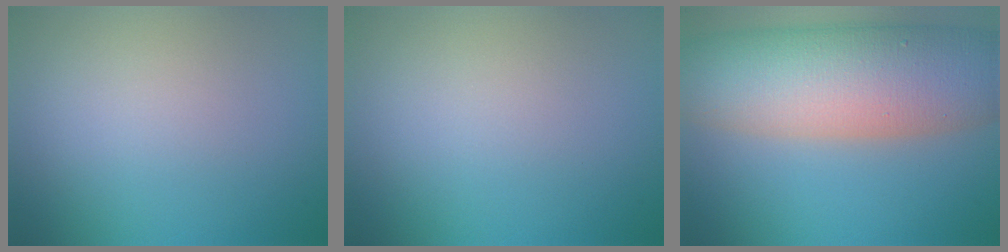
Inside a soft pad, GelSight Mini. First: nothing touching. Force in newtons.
{"total": 0.0}
{"total": 13.4, "press": 13.4, "slide": 0.6}